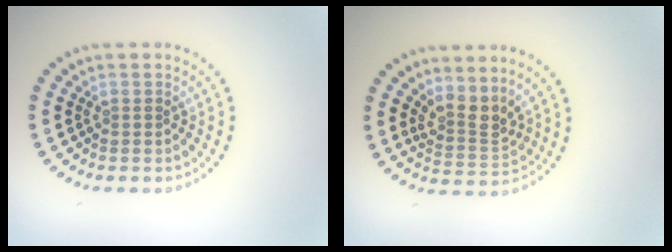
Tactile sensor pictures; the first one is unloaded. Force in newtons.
{"total": 2.8, "press": 2.0, "slide": 1.9}